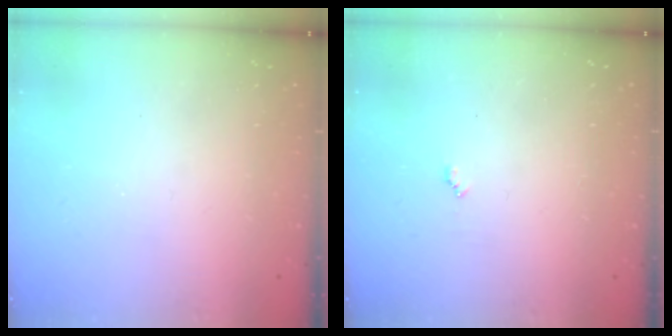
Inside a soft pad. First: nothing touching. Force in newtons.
{"total": 3.7, "press": 3.7, "slide": 0.4}